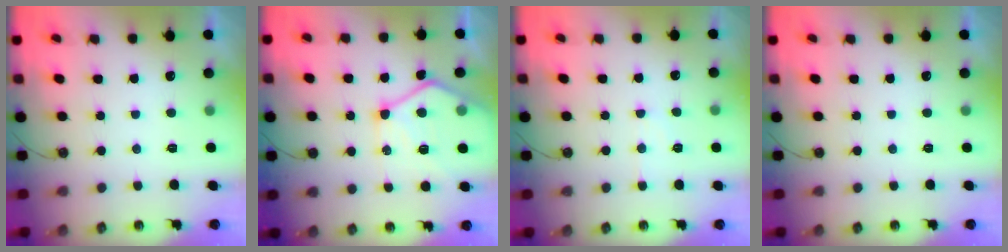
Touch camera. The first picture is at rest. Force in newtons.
{"total": 16.1, "press": 16.0, "slide": 1.5}
{"total": 5.5, "press": 5.5, "slide": 0.7}
{"total": 0.0}